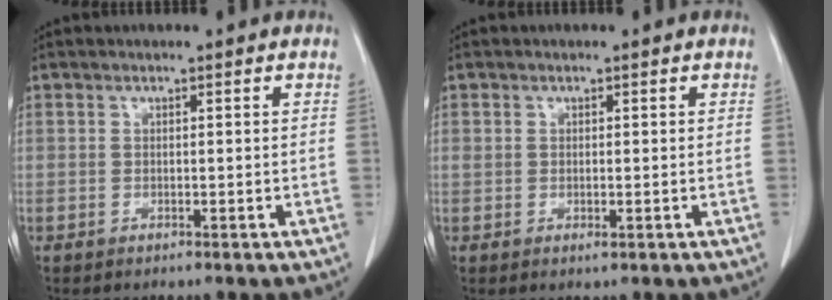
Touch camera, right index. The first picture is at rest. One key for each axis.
{"total": 1.2, "fx": 0.0, "fy": 0.7, "fz": 1.0, "tx": -0.022, "ty": 0.000, "tz": 0.003}